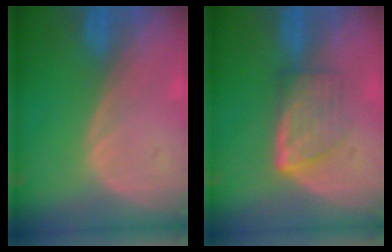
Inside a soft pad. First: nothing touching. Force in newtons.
{"total": 5.9, "press": 5.3, "slide": 2.6}